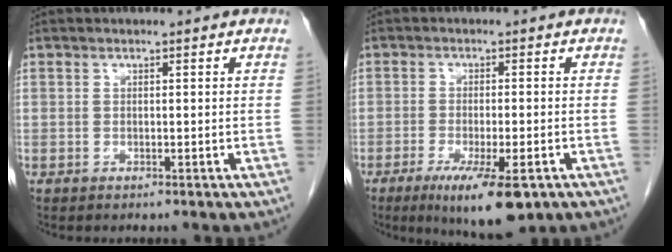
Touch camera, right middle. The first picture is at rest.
{"total": 9.6, "force": [-5.5, 1.8, 7.7], "torque": [-0.122, -0.023, -0.081]}